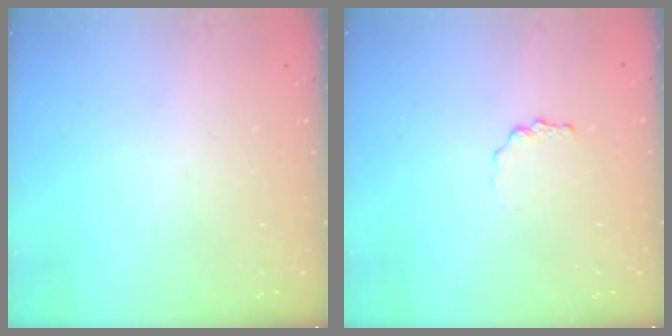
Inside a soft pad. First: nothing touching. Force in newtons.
{"total": 1.0, "press": 1.0, "slide": 0.2}